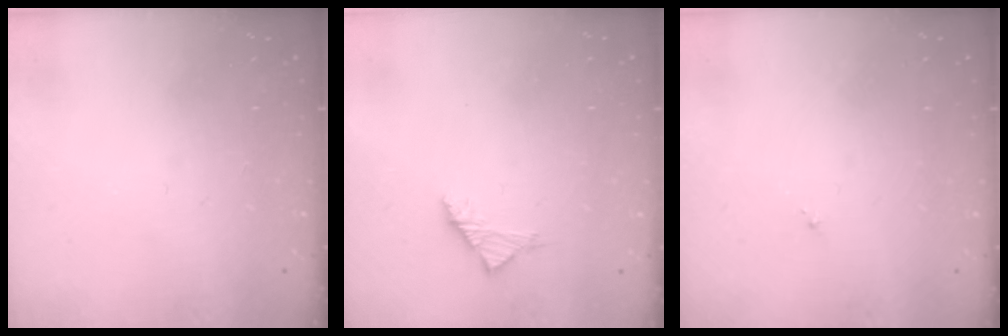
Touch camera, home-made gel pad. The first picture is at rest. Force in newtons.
{"total": 2.8, "press": 2.6, "slide": 0.8}
{"total": 0.8, "press": 0.7, "slide": 0.3}